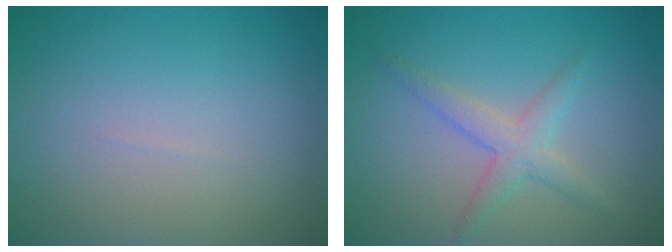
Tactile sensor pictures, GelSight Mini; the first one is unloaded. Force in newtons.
{"total": 2.5, "press": 2.5, "slide": 0.2}